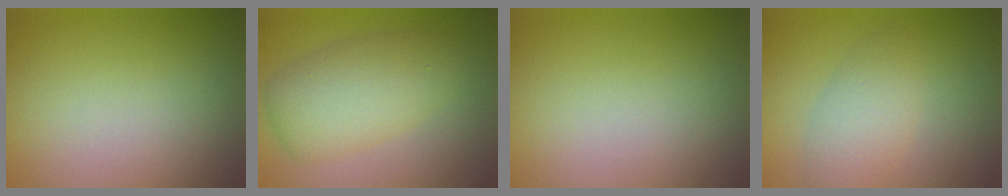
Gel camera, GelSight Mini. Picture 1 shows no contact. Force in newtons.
{"total": 3.9, "press": 3.8, "slide": 0.4}
{"total": 0.0}
{"total": 3.3, "press": 3.3, "slide": 0.0}